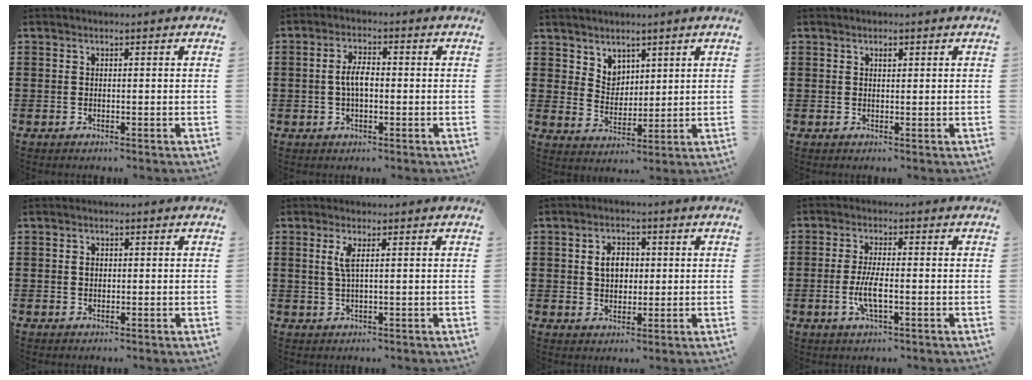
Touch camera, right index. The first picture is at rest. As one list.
[{"total": 4.0, "force": [-0.2, 1.7, 3.6], "torque": [-0.074, 0.002, -0.008]}, {"total": 4.4, "force": [3.3, 2.9, 0.2], "torque": [-0.020, 0.002, 0.063]}, {"total": 0.8, "force": [0.4, 0.4, 0.5], "torque": [-0.010, 0.002, 0.008]}, {"total": 1.1, "force": [0.2, 0.8, 0.8], "torque": [-0.017, 0.005, 0.003]}, {"total": 2.5, "force": [0.8, 0.3, 2.3], "torque": [-0.049, 0.000, 0.012]}, {"total": 4.0, "force": [0.5, 2.9, 2.7], "torque": [-0.053, 0.010, 0.003]}, {"total": 4.6, "force": [-1.2, 1.2, 4.2], "torque": [-0.092, -0.004, -0.028]}]